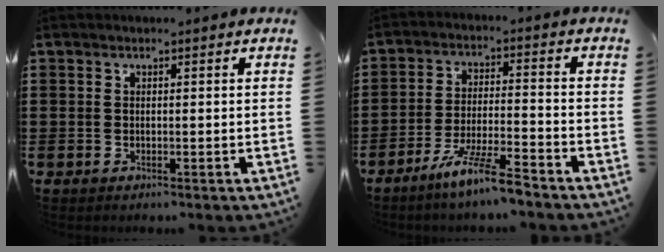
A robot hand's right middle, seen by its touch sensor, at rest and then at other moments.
{"total": 7.9, "force": [-6.4, 0.0, 4.7], "torque": [-0.100, -0.010, -0.122]}